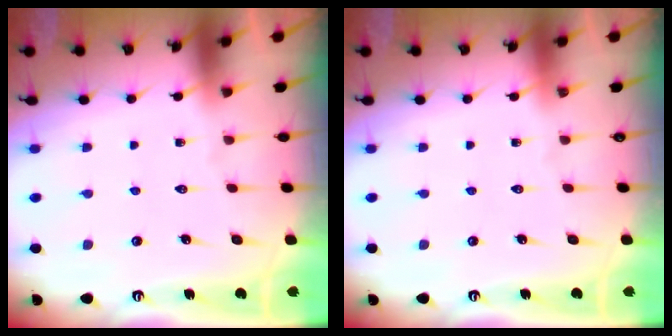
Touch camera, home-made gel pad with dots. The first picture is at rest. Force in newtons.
{"total": 0.0}